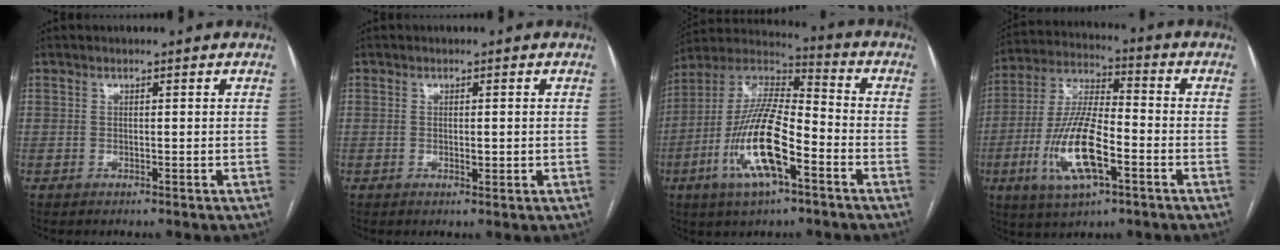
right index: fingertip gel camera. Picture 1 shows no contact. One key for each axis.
{"total": 1.3, "fx": -0.1, "fy": 0.5, "fz": 1.2, "tx": -0.021, "ty": -0.002, "tz": 0.001}
{"total": 17.1, "fx": -6.6, "fy": 3.8, "fz": 15.3, "tx": -0.306, "ty": -0.002, "tz": -0.122}
{"total": 14.3, "fx": -4.9, "fy": 4.1, "fz": 12.8, "tx": -0.270, "ty": -0.003, "tz": -0.087}